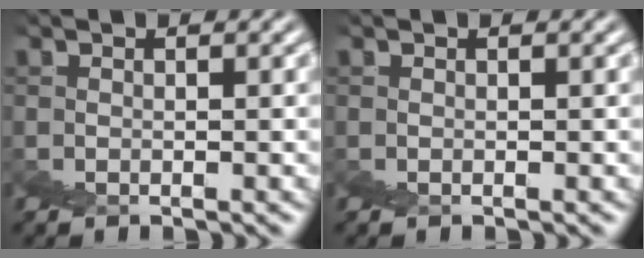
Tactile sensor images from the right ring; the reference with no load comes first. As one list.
[{"total": 0.0}]